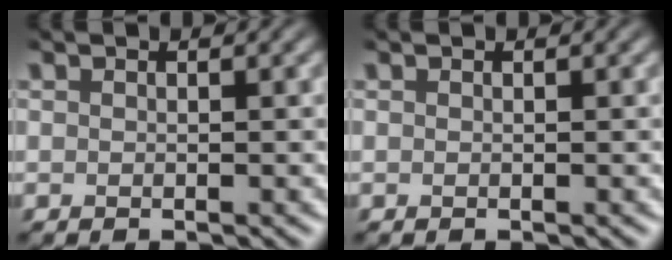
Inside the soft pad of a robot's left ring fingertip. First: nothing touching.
{"total": 0.0}